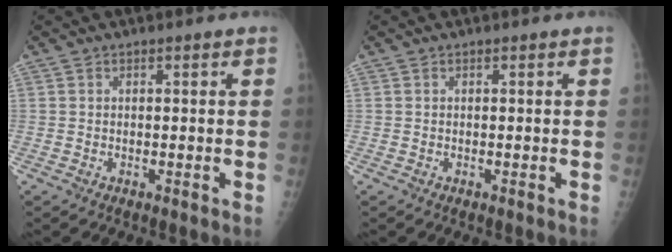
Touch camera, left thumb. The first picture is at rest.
{"total": 0.0}